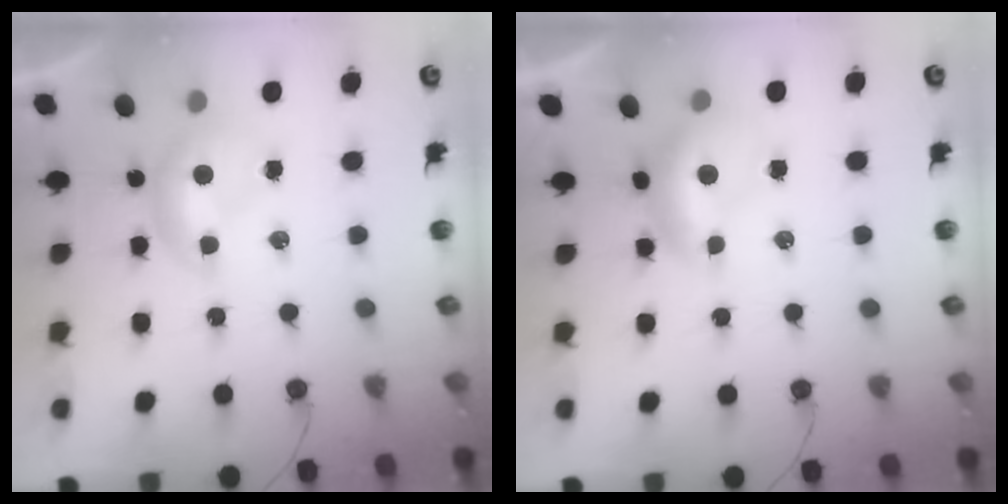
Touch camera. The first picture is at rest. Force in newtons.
{"total": 0.5, "press": 0.1, "slide": 0.5}